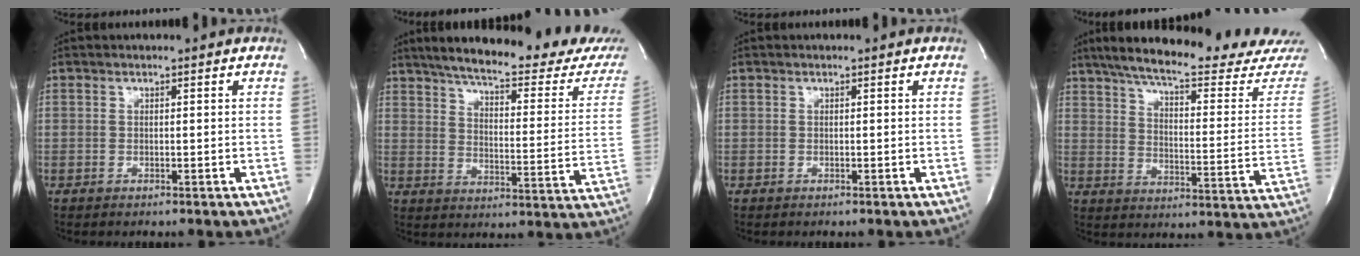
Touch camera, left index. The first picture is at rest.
{"total": 25.9, "force": [22.5, 3.6, 12.3], "torque": [-0.180, -0.059, 0.273]}
{"total": 0.0}
{"total": 25.9, "force": [23.0, 1.7, 11.9], "torque": [-0.182, -0.073, 0.291]}